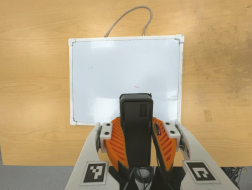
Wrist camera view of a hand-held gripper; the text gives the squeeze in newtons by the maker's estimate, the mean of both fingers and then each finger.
{"total": 9.6, "left": 8.0, "right": 11.3}